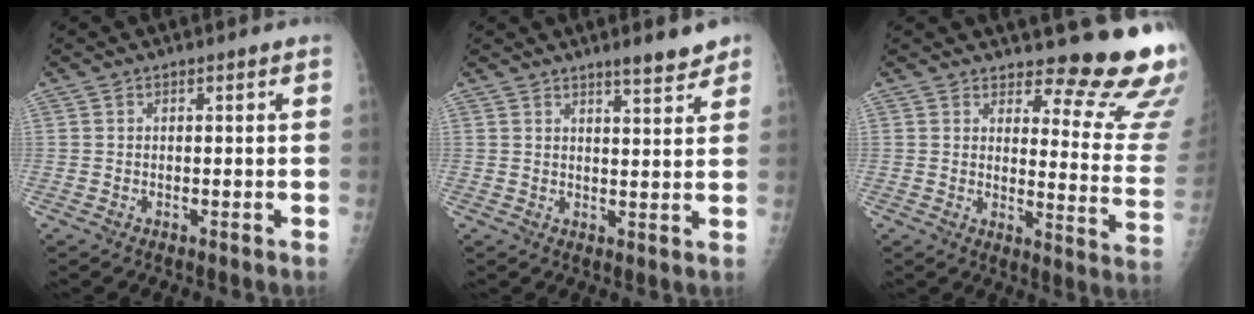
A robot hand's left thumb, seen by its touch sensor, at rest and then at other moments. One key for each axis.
{"total": 5.3, "fx": 4.1, "fy": 1.0, "fz": 3.3, "tx": -0.036, "ty": -0.026, "tz": 0.054}
{"total": 15.4, "fx": 14.1, "fy": 3.1, "fz": 5.5, "tx": -0.026, "ty": -0.158, "tz": 0.153}